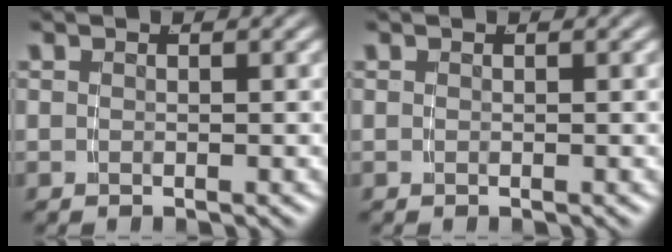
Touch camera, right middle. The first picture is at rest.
{"total": 0.0}